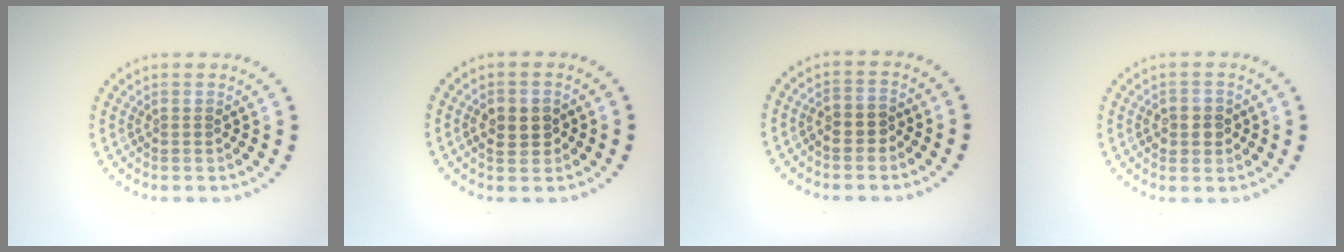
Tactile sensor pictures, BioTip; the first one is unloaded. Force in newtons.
{"total": 2.7, "press": 2.7, "slide": 0.2}
{"total": 1.5, "press": 1.3, "slide": 0.6}
{"total": 2.3, "press": 2.3, "slide": 0.4}